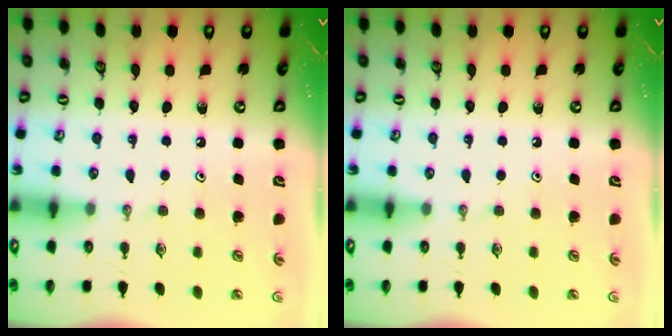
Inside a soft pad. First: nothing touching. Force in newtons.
{"total": 0.0}